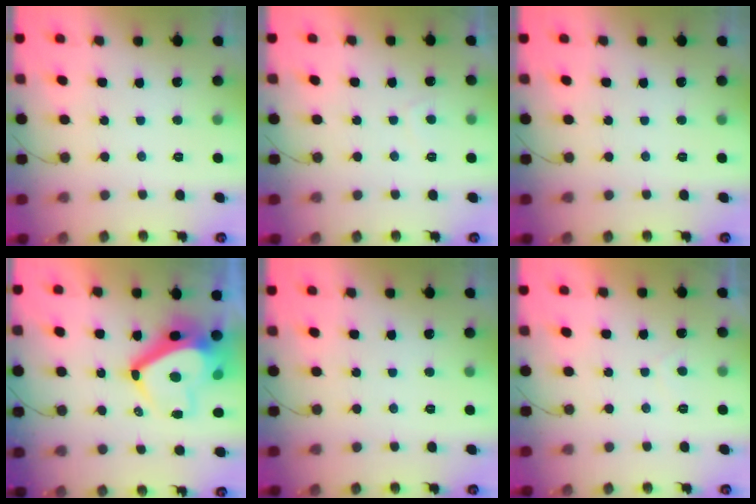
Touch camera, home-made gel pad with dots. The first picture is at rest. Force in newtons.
{"total": 0.8, "press": 0.6, "slide": 0.5}
{"total": 0.0}
{"total": 14.2, "press": 14.2, "slide": 1.4}
{"total": 0.0}
{"total": 1.1, "press": 1.0, "slide": 0.5}